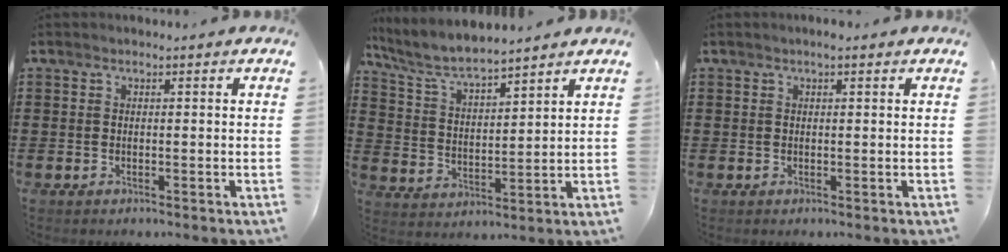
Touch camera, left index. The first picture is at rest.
{"total": 6.3, "force": [5.7, 0.7, 2.5], "torque": [-0.073, -0.030, 0.097]}
{"total": 0.9, "force": [0.5, 0.1, 0.8], "torque": [-0.016, 0.002, 0.007]}